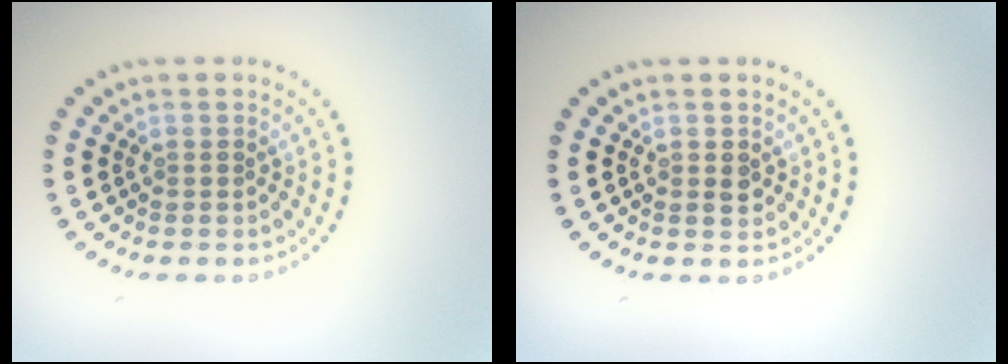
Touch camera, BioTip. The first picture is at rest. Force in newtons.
{"total": 1.2, "press": 1.2, "slide": 0.2}